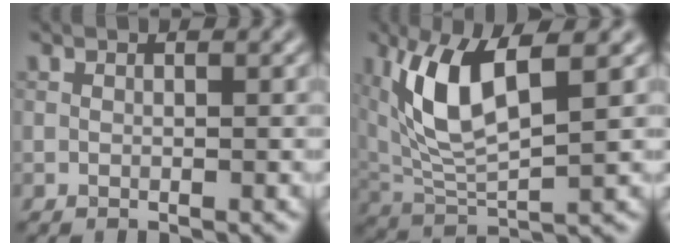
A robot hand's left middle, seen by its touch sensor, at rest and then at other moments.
{"total": 7.6, "force": [2.7, 2.6, 6.6], "torque": [-0.147, -0.001, 0.050]}